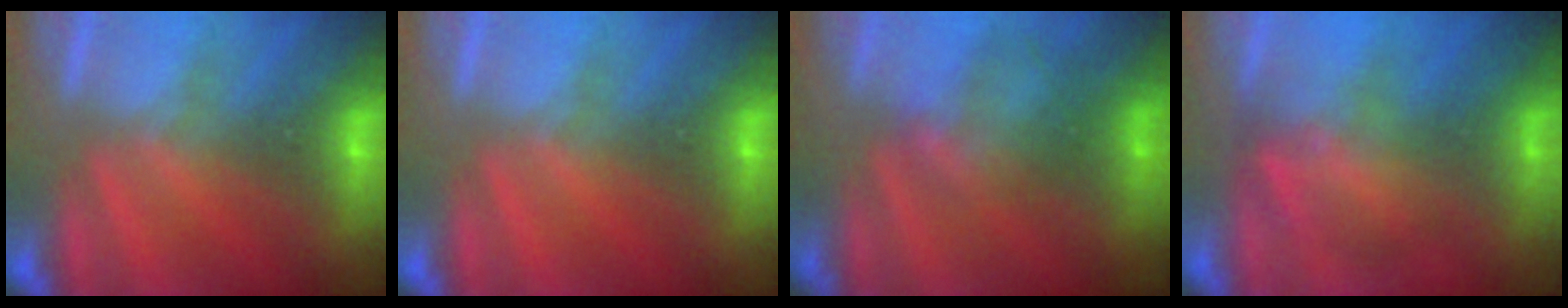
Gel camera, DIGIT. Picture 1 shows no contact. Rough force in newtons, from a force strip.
{"total": 0.0}
{"total": 1.7}
{"total": 2.8}